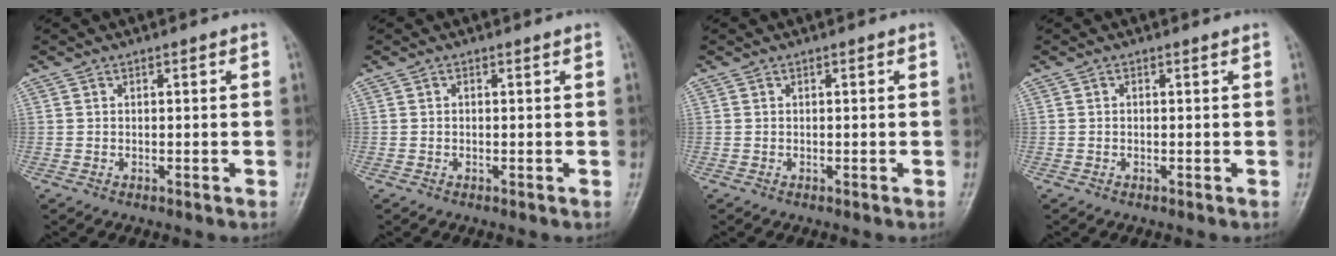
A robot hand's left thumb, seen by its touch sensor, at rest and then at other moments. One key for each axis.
{"total": 0.0}
{"total": 0.0}
{"total": 0.0}